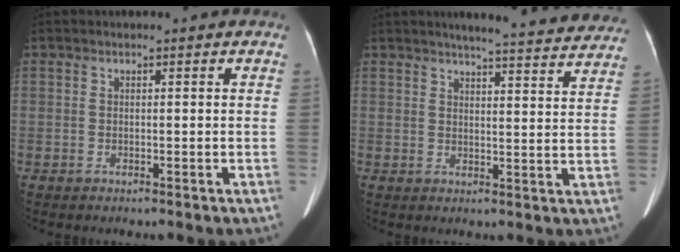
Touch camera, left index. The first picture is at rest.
{"total": 17.2, "force": [16.0, 1.5, 6.1], "torque": [-0.070, -0.030, 0.178]}